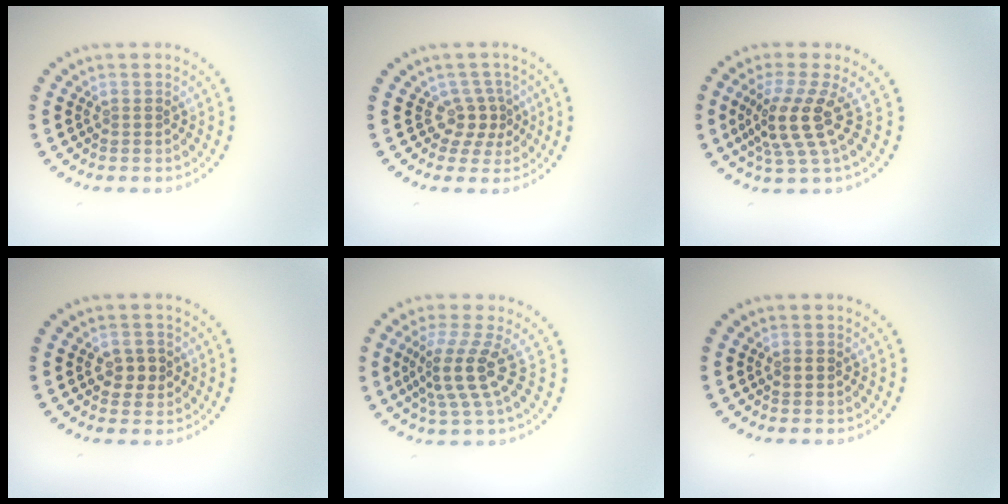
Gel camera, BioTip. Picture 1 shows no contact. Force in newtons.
{"total": 2.5, "press": 1.8, "slide": 1.7}
{"total": 4.3, "press": 3.1, "slide": 3.0}
{"total": 2.4, "press": 2.4, "slide": 0.4}
{"total": 4.1, "press": 2.9, "slide": 2.8}
{"total": 1.2, "press": 1.2, "slide": 0.1}